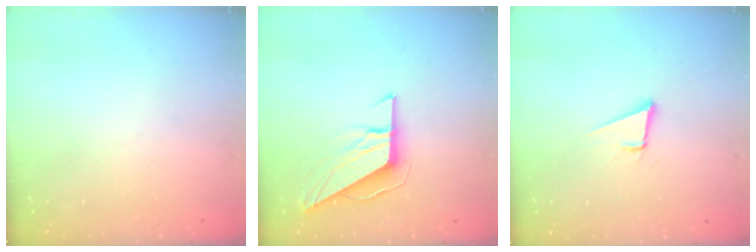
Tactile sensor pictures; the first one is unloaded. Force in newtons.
{"total": 8.8, "press": 8.8, "slide": 0.4}
{"total": 4.3, "press": 3.4, "slide": 2.6}